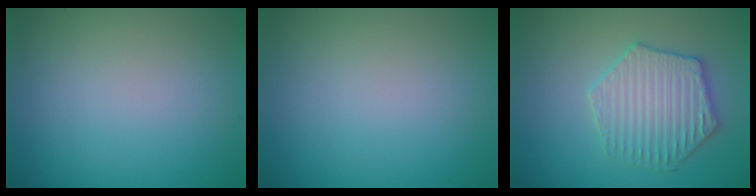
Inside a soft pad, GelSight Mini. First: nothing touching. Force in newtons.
{"total": 0.0}
{"total": 4.3, "press": 4.0, "slide": 1.6}